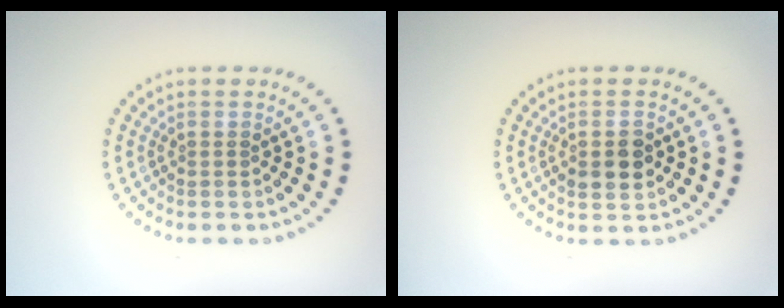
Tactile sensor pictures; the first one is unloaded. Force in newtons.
{"total": 2.4, "press": 2.4, "slide": 0.2}